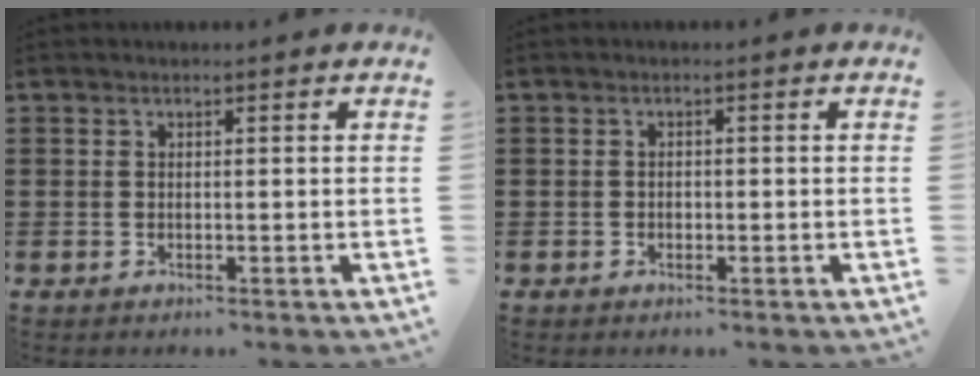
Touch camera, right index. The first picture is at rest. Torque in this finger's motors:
{"motor_torque": [-0.80, 1.34, -0.04, -0.01]}